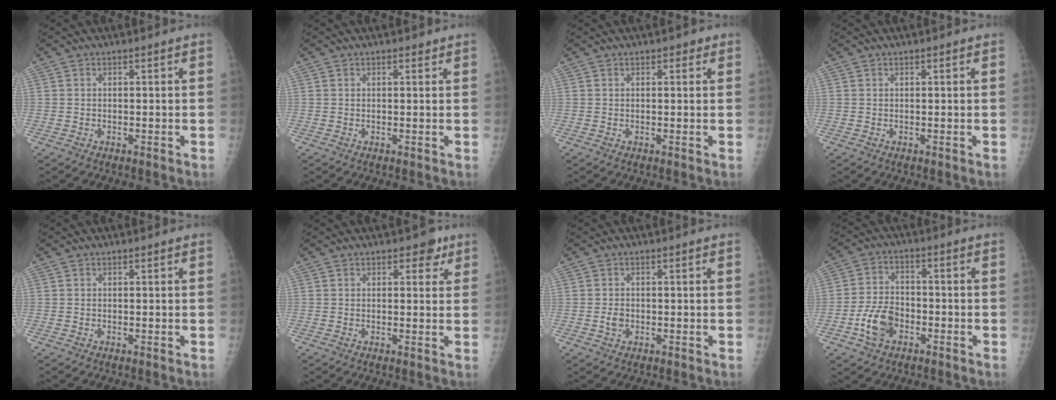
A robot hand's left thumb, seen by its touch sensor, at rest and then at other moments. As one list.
[{"total": 0.9, "force": [0.6, 0.4, 0.5], "torque": [-0.002, -0.002, 0.006]}, {"total": 1.6, "force": [0.8, 0.9, 1.0], "torque": [0.000, 0.000, 0.006]}, {"total": 0.5, "force": [0.2, 0.2, 0.4], "torque": [-0.005, 0.001, 0.003]}, {"total": 0.0}, {"total": 3.4, "force": [1.8, 2.1, 1.9], "torque": [0.003, -0.005, 0.018]}, {"total": 1.9, "force": [-0.6, 1.5, 1.0], "torque": [-0.012, 0.005, -0.012]}, {"total": 8.0, "force": [-3.6, 5.2, 4.8], "torque": [-0.082, 0.024, -0.068]}]